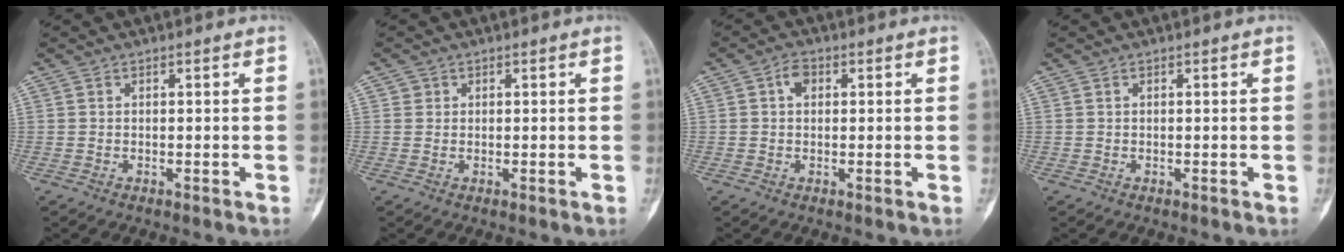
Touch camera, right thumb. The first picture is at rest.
{"total": 1.3, "force": [0.4, 1.3, 0.1], "torque": [0.010, 0.001, 0.003]}
{"total": 2.8, "force": [0.7, 2.0, 1.9], "torque": [-0.025, 0.008, 0.008]}
{"total": 0.0}